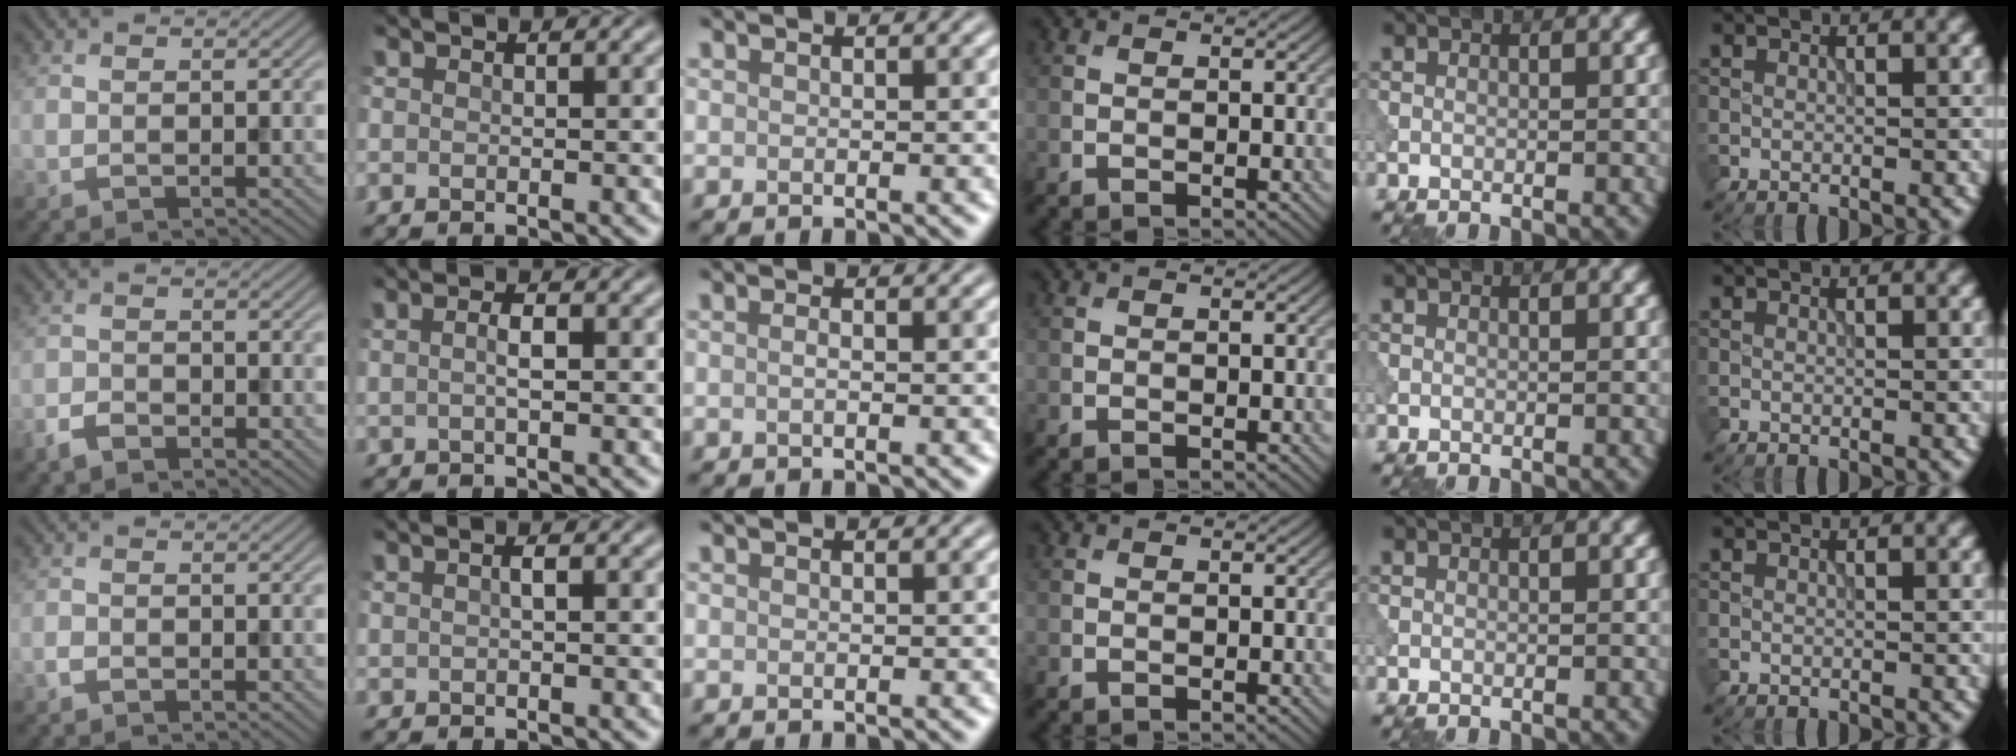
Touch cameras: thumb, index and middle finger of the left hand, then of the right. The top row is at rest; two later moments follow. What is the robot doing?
{"motion": "dispense", "object": "pipette"}